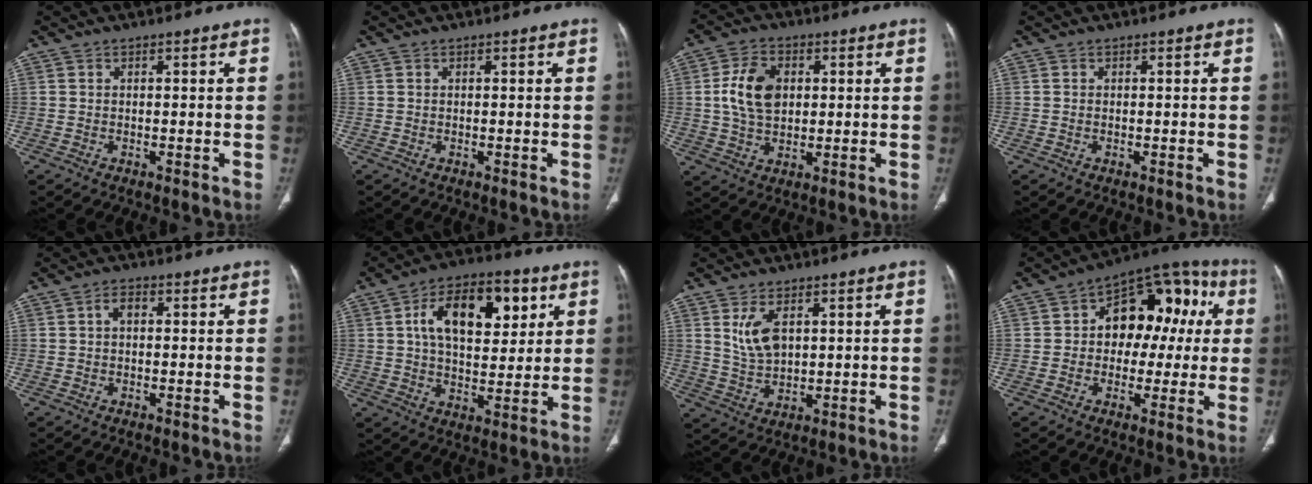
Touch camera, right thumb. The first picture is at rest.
{"total": 0.0}
{"total": 9.5, "force": [1.5, 6.4, 6.9], "torque": [-0.118, 0.000, 0.030]}
{"total": 0.0}
{"total": 2.3, "force": [0.4, 1.5, 1.8], "torque": [-0.030, 0.011, 0.004]}
{"total": 16.9, "force": [5.5, 9.2, 13.0], "torque": [-0.172, -0.002, 0.087]}
{"total": 6.6, "force": [2.4, 3.6, 5.0], "torque": [-0.090, -0.014, 0.058]}
{"total": 16.7, "force": [2.3, 11.1, 12.2], "torque": [-0.100, 0.045, 0.026]}